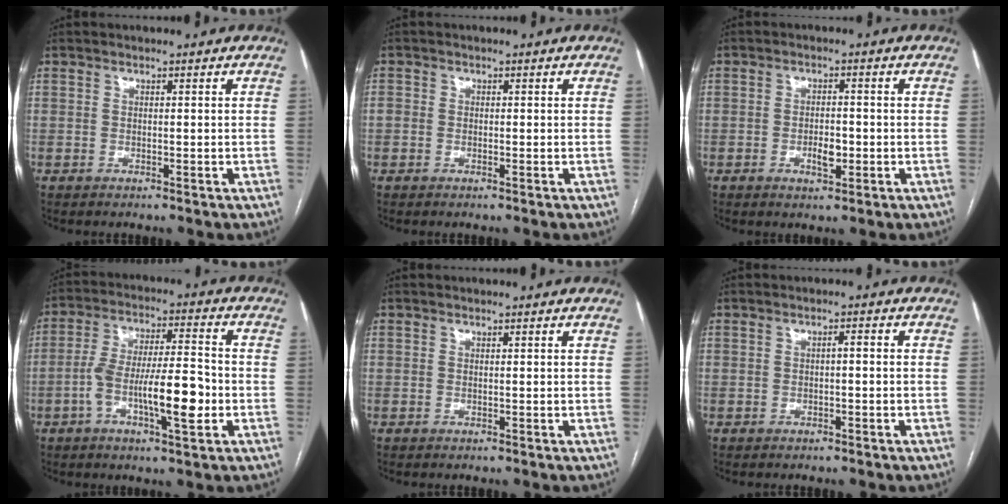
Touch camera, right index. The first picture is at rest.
{"total": 1.4, "force": [-0.3, 1.0, 0.9], "torque": [-0.014, 0.000, -0.004]}
{"total": 3.4, "force": [-1.0, 1.4, 2.9], "torque": [-0.050, 0.002, -0.014]}
{"total": 12.2, "force": [-3.5, 2.3, 11.5], "torque": [-0.208, 0.012, -0.058]}
{"total": 0.0}
{"total": 1.2, "force": [-0.1, 0.3, 1.2], "torque": [-0.018, 0.004, -0.002]}